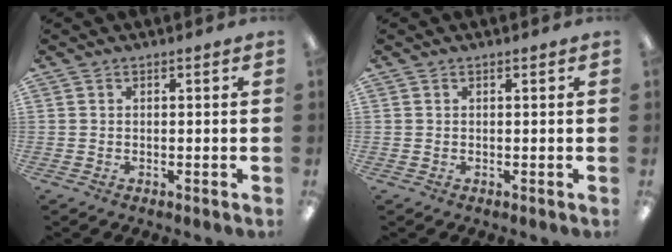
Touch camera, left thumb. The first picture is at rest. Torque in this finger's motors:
{"motor_torque": [0.00, 0.00, -0.13, 0.13, 0.00]}